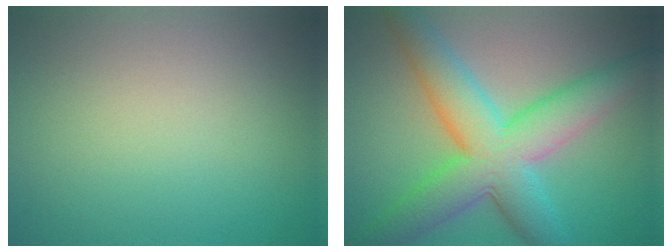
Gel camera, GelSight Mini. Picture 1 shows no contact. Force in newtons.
{"total": 9.4, "press": 9.4, "slide": 0.2}